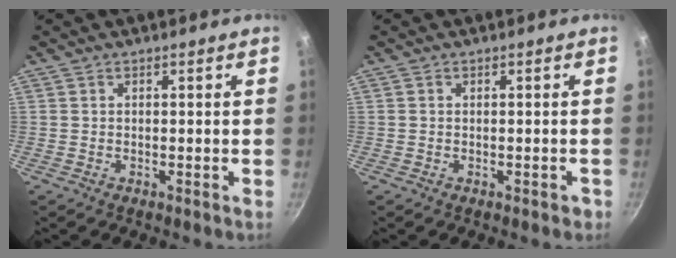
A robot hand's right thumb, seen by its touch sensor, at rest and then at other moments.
{"total": 1.2, "force": [-0.5, 0.8, 0.8], "torque": [-0.004, 0.009, -0.003]}